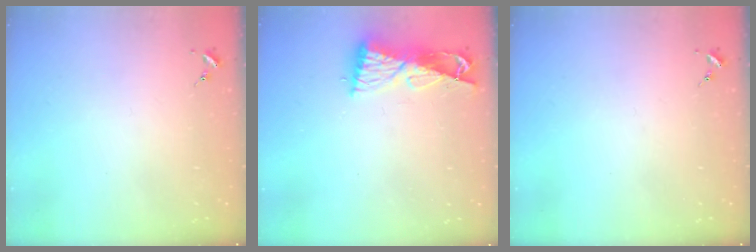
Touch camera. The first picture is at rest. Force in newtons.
{"total": 9.3, "press": 9.2, "slide": 1.0}
{"total": 0.0}